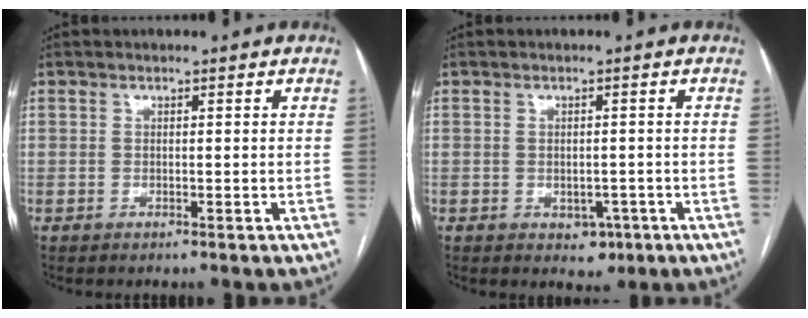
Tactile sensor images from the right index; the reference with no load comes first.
{"total": 2.8, "force": [-1.3, 2.0, 1.6], "torque": [-0.013, 0.001, -0.007]}